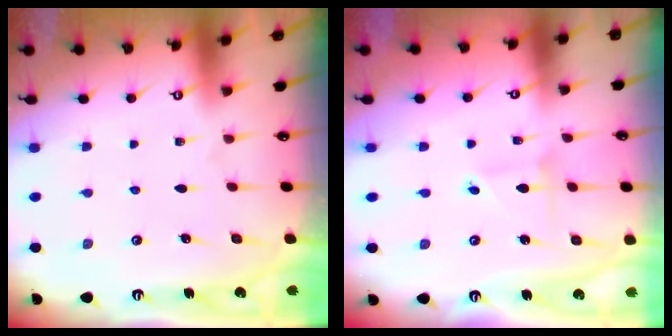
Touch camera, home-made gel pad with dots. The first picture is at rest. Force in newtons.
{"total": 2.2, "press": 2.2, "slide": 0.1}